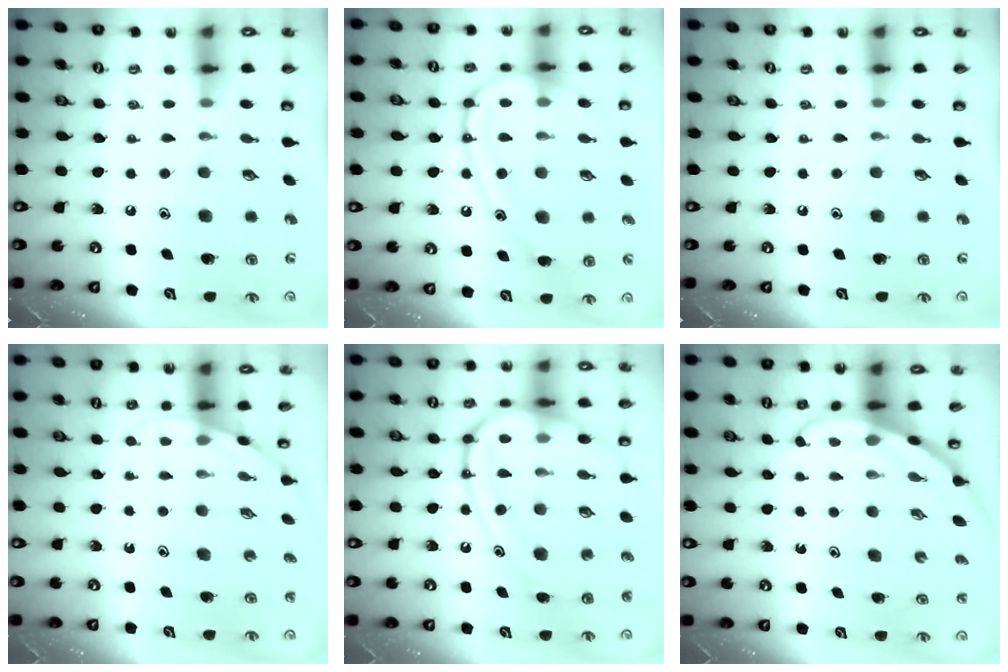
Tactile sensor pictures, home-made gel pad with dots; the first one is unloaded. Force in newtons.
{"total": 16.4, "press": 16.3, "slide": 1.7}
{"total": 0.0}
{"total": 2.6, "press": 2.6, "slide": 0.1}
{"total": 19.3, "press": 19.2, "slide": 1.8}
{"total": 3.3, "press": 3.3, "slide": 0.1}